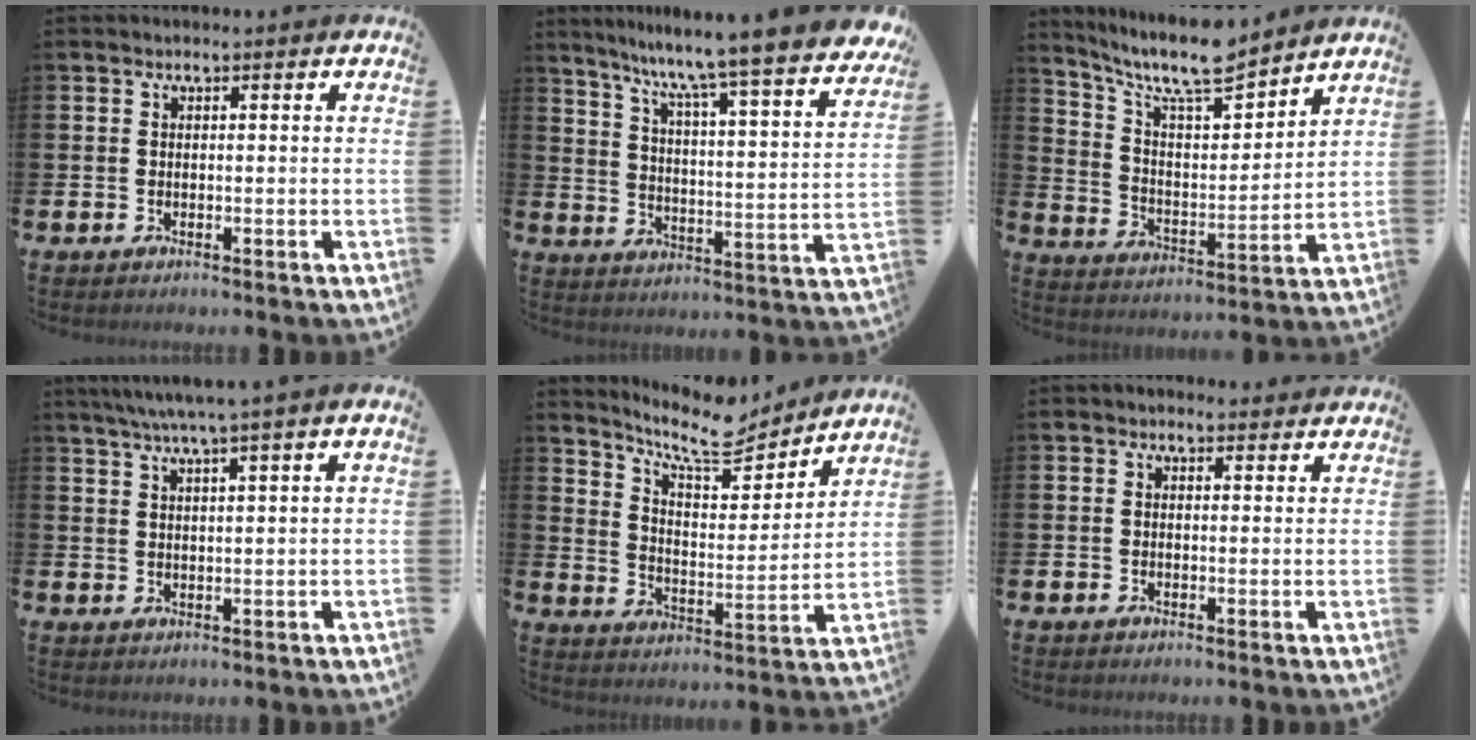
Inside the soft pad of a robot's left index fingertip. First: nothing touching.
{"total": 7.6, "force": [6.8, -0.5, 3.3], "torque": [-0.076, -0.047, 0.112]}
{"total": 9.7, "force": [8.8, 1.5, 3.6], "torque": [-0.091, -0.061, 0.153]}
{"total": 3.9, "force": [3.2, -0.9, 2.0], "torque": [-0.051, -0.003, 0.058]}
{"total": 9.1, "force": [8.2, 2.2, 3.4], "torque": [-0.080, -0.060, 0.139]}
{"total": 1.0, "force": [0.8, 0.6, 0.2], "torque": [0.004, 0.004, 0.011]}